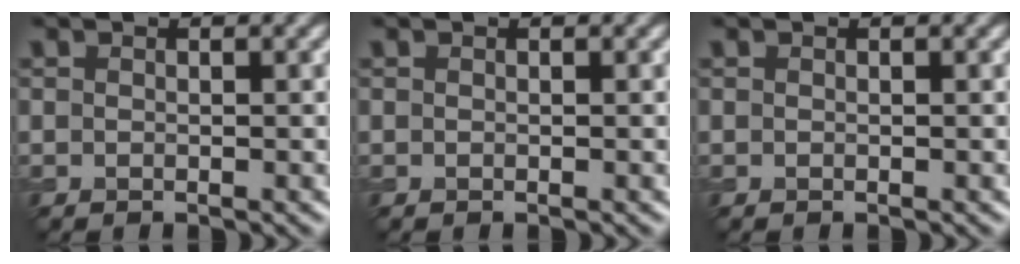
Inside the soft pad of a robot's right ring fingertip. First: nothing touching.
{"total": 0.0}
{"total": 0.0}